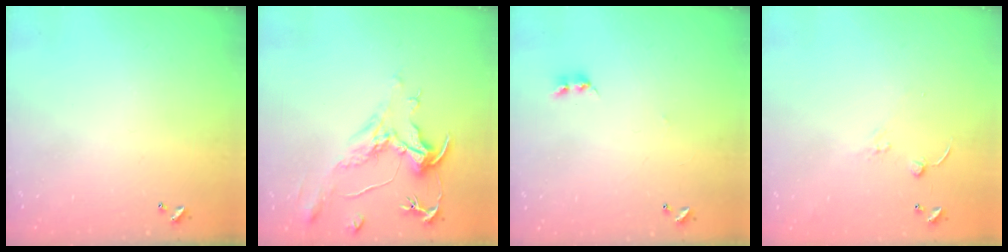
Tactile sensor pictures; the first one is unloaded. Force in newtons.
{"total": 2.2, "press": 1.7, "slide": 1.4}
{"total": 2.2, "press": 2.2, "slide": 0.4}
{"total": 7.1, "press": 7.1, "slide": 0.6}